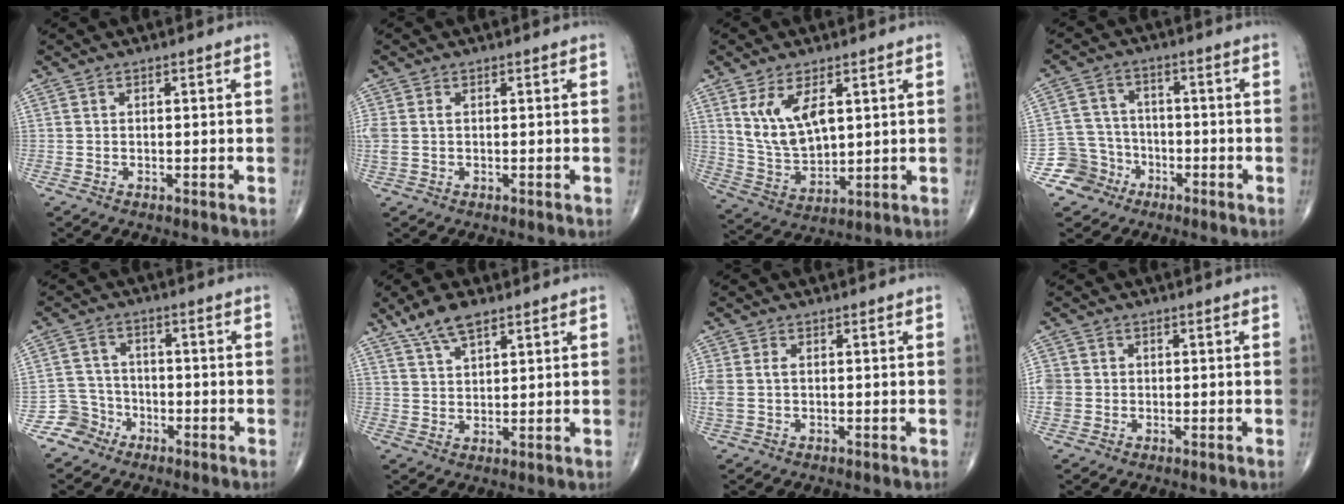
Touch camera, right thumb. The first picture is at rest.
{"total": 2.7, "force": [0.3, 1.7, 2.1], "torque": [-0.072, 0.012, 0.009]}
{"total": 10.4, "force": [3.9, 5.2, 8.1], "torque": [-0.140, -0.021, 0.090]}
{"total": 6.8, "force": [-3.7, 5.7, -0.3], "torque": [0.047, 0.037, -0.071]}
{"total": 5.0, "force": [-3.1, 3.9, -0.6], "torque": [0.042, 0.030, -0.065]}
{"total": 6.5, "force": [4.6, 2.3, 4.0], "torque": [-0.071, -0.016, 0.089]}
{"total": 3.7, "force": [0.2, 2.3, 2.9], "torque": [-0.091, 0.012, 0.006]}
{"total": 4.4, "force": [-0.1, 4.1, 1.7], "torque": [-0.033, 0.010, 0.002]}